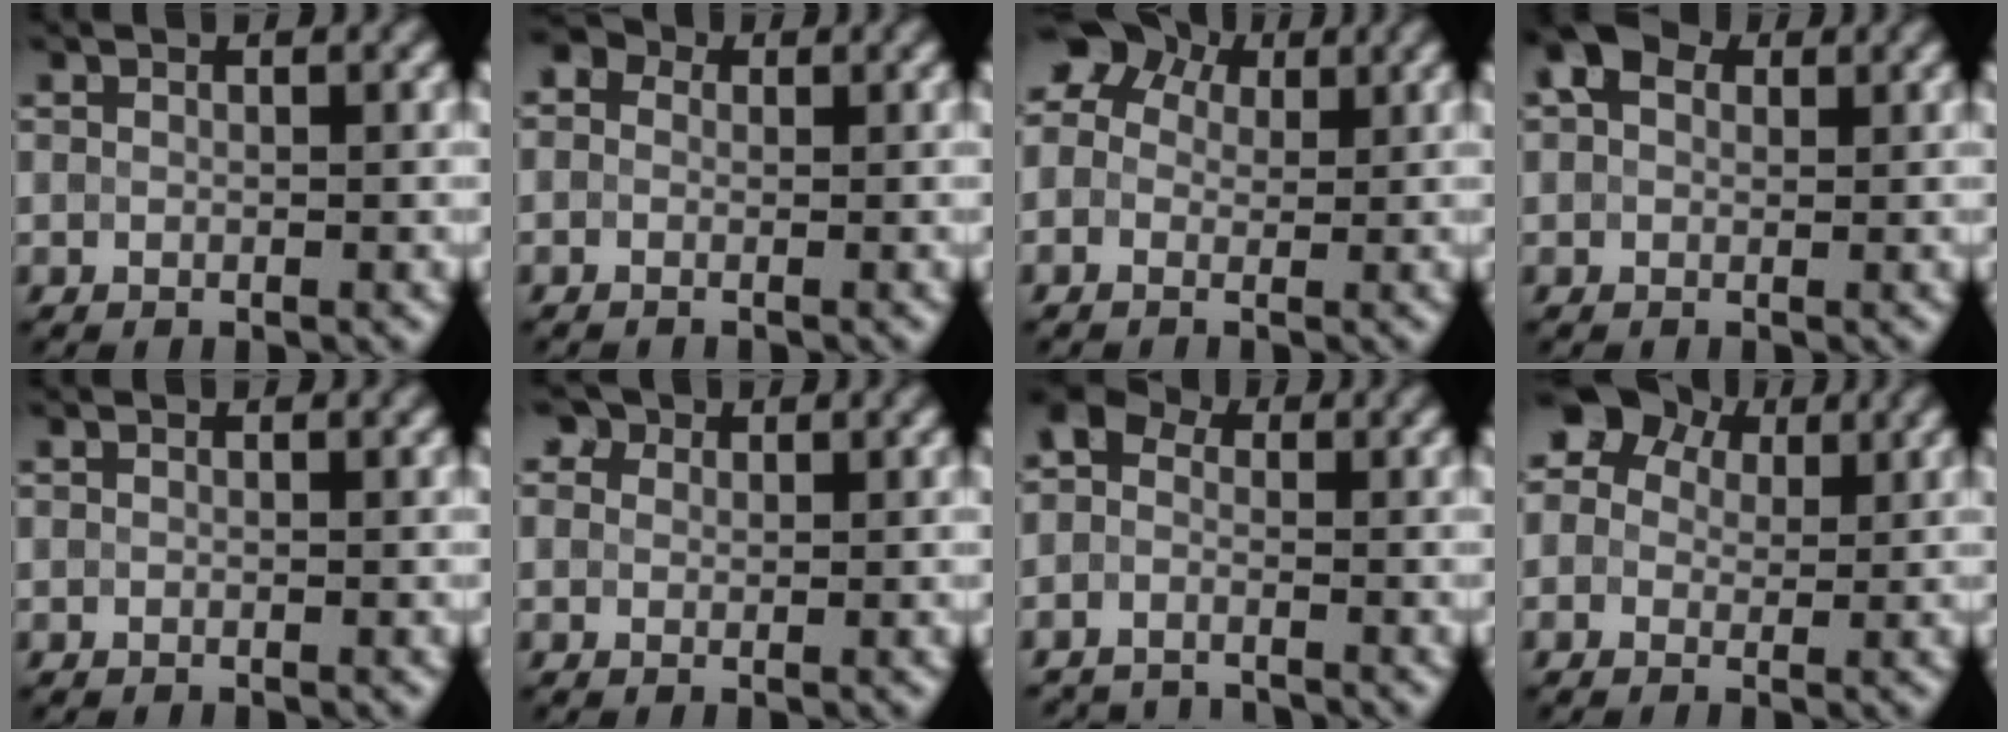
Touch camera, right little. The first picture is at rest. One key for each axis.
{"total": 2.8, "fx": 0.5, "fy": 2.4, "fz": 1.3, "tx": -0.012, "ty": 0.016, "tz": -0.032}
{"total": 7.5, "fx": 2.3, "fy": 6.1, "fz": 3.8, "tx": -0.073, "ty": 0.034, "tz": -0.002}
{"total": 2.9, "fx": 1.1, "fy": 2.2, "fz": 1.6, "tx": -0.034, "ty": 0.013, "tz": 0.007}
{"total": 0.0}
{"total": 3.3, "fx": 1.9, "fy": 2.2, "fz": 1.4, "tx": -0.022, "ty": 0.026, "tz": 0.000}
{"total": 4.0, "fx": -2.8, "fy": 2.5, "fz": 1.3, "tx": -0.009, "ty": 0.006, "tz": -0.054}
{"total": 6.8, "fx": 2.6, "fy": 5.2, "fz": 3.4, "tx": -0.062, "ty": 0.039, "tz": 0.009}